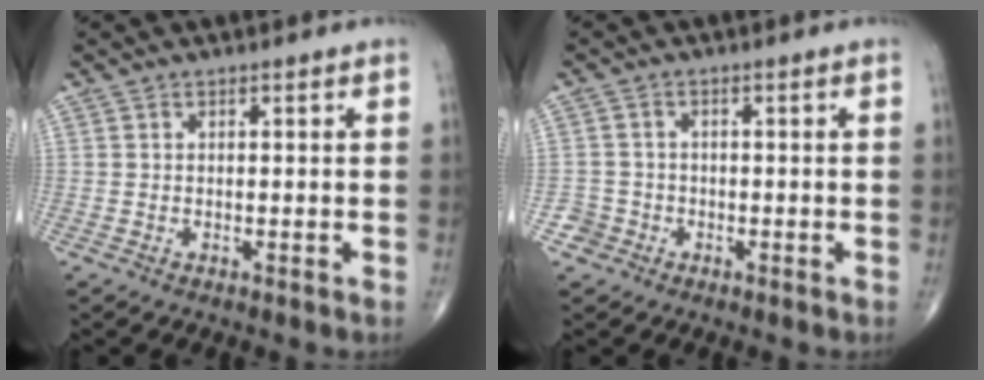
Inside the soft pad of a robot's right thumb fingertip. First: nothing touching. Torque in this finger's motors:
{"motor_torque": [0.31, 0.11, -0.42, -0.38, -0.01]}